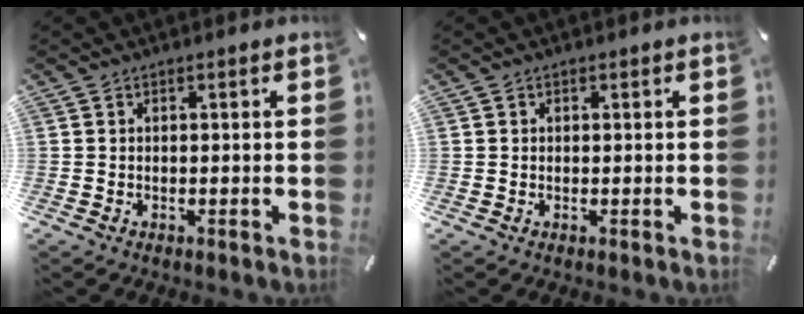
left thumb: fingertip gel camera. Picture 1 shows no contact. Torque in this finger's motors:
{"motor_torque": [0.00, 0.26, -0.08, 0.00, 0.02]}